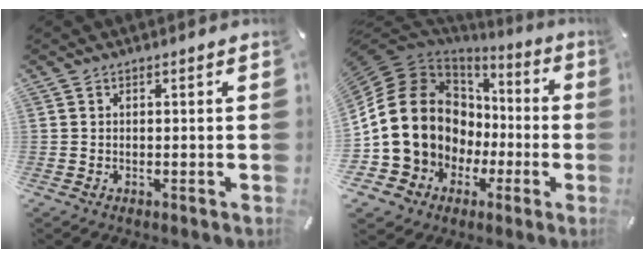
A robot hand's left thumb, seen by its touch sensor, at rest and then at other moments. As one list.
[{"total": 19.5, "force": [0.6, 17.3, 9.1], "torque": [-0.189, -0.026, 0.040]}]